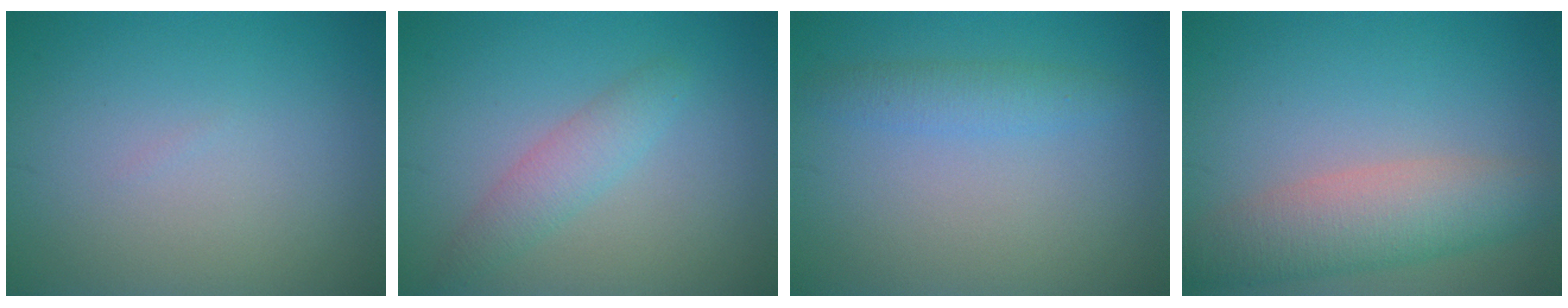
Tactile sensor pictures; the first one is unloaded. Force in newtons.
{"total": 2.4, "press": 2.4, "slide": 0.1}
{"total": 2.0, "press": 2.0, "slide": 0.1}
{"total": 5.4, "press": 5.4, "slide": 0.1}